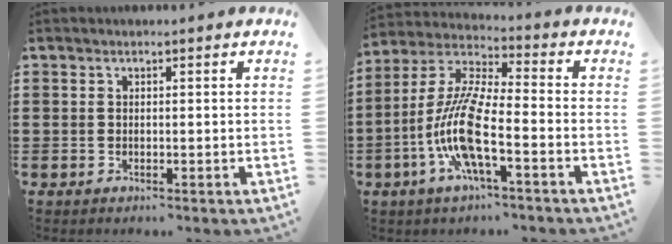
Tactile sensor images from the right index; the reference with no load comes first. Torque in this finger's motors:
{"motor_torque": [1.90, 0.24, 1.05, 0.21]}